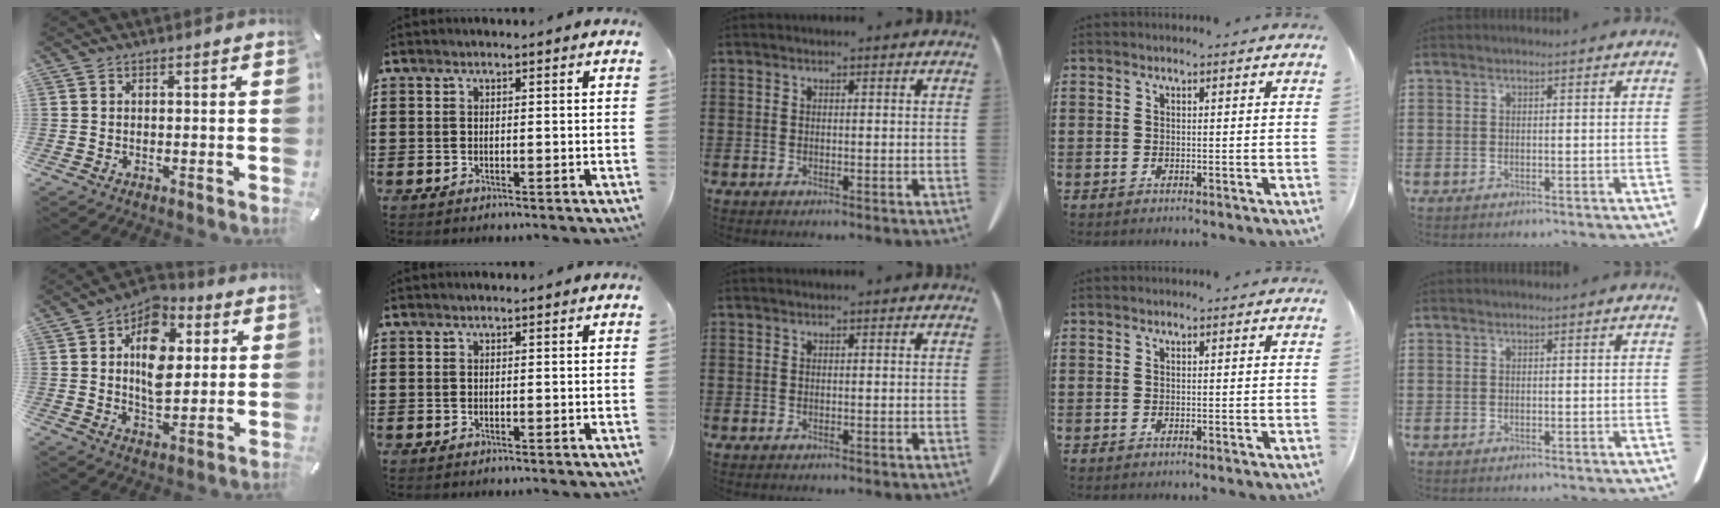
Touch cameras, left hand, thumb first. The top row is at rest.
{"thumb": {"total": 13.2, "force": [3.0, 9.3, 8.9], "torque": [-0.130, -0.006, 0.049]}}